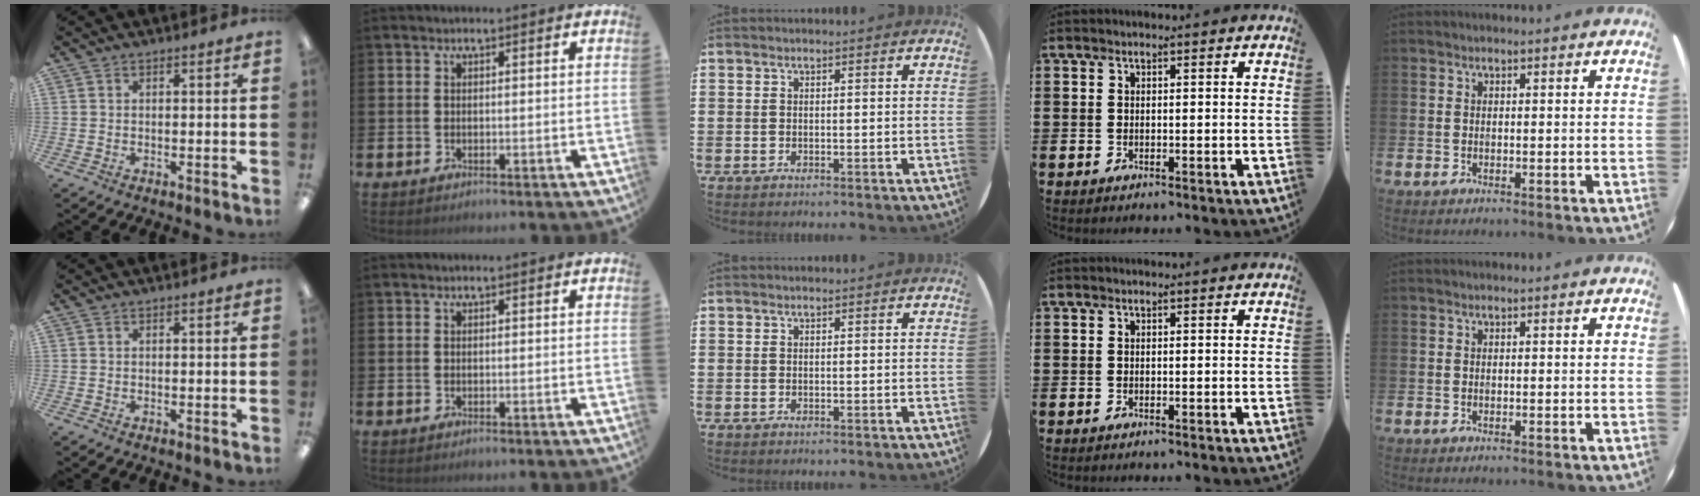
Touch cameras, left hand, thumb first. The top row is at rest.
{}